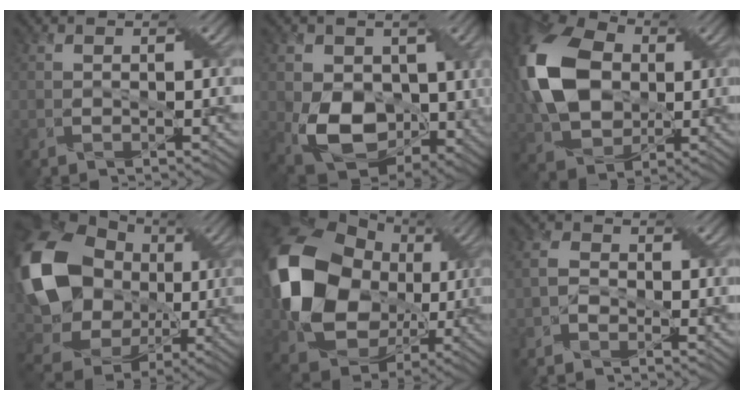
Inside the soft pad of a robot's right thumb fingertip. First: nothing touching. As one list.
[{"total": 12.8, "force": [-1.6, 9.0, 8.9], "torque": [-0.168, -0.033, -0.022]}, {"total": 15.8, "force": [1.3, 11.5, 10.8], "torque": [-0.281, 0.013, 0.010]}, {"total": 20.1, "force": [1.8, 16.0, 12.2], "torque": [-0.297, -0.015, 0.061]}, {"total": 17.5, "force": [1.3, 14.0, 10.4], "torque": [-0.253, -0.021, 0.032]}, {"total": 2.2, "force": [-1.5, 1.5, 0.8], "torque": [-0.022, 0.001, -0.040]}]